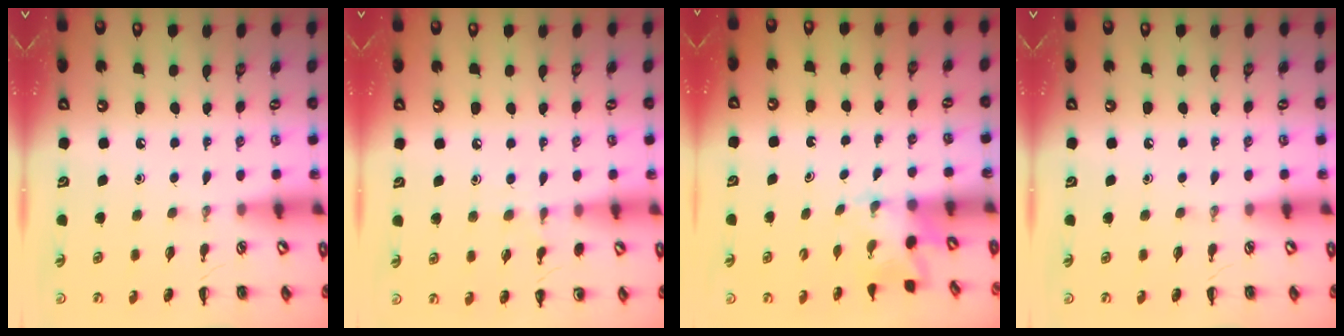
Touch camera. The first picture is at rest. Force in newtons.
{"total": 6.4, "press": 6.1, "slide": 1.9}
{"total": 1.6, "press": 1.5, "slide": 0.6}
{"total": 0.0}